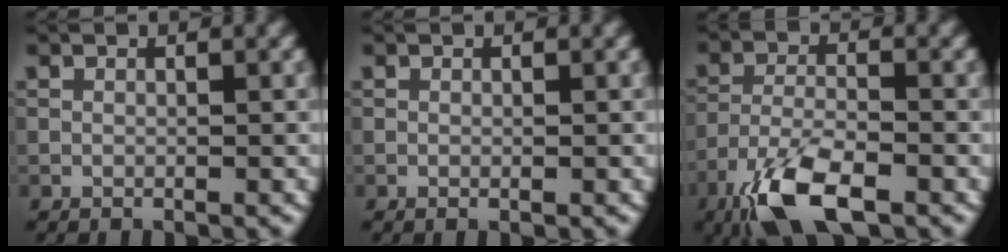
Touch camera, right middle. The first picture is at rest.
{"total": 0.0}
{"total": 7.6, "force": [-4.9, 2.6, 5.2], "torque": [-0.105, -0.006, -0.098]}